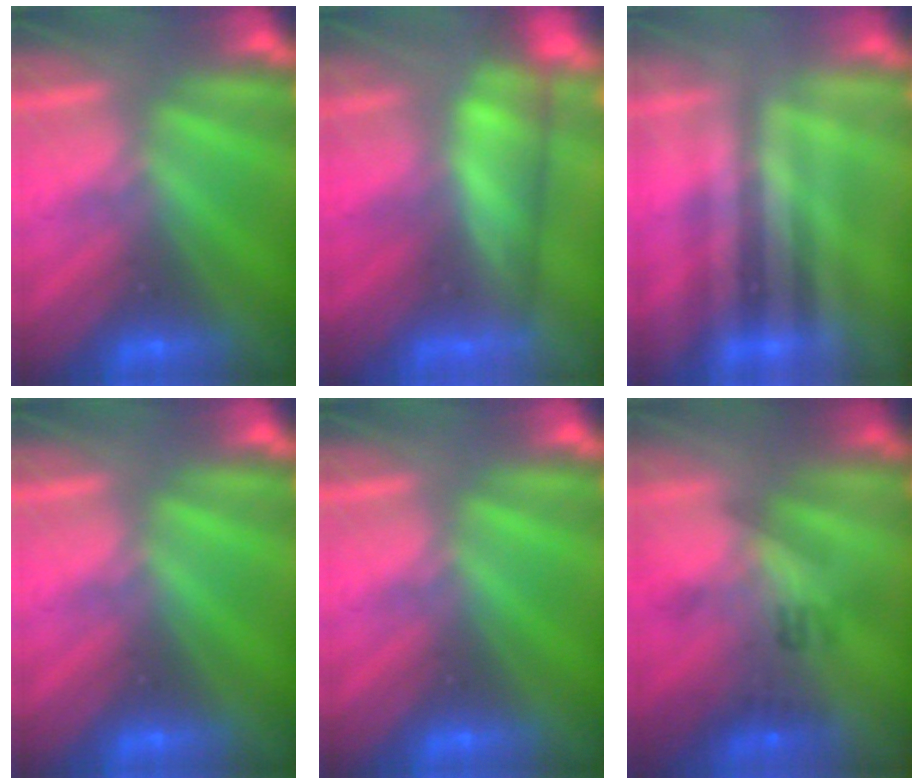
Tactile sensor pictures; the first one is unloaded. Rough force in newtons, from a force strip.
{"total": 4.5}
{"total": 1.9}
{"total": 0.0}
{"total": 0.0}
{"total": 2.3}